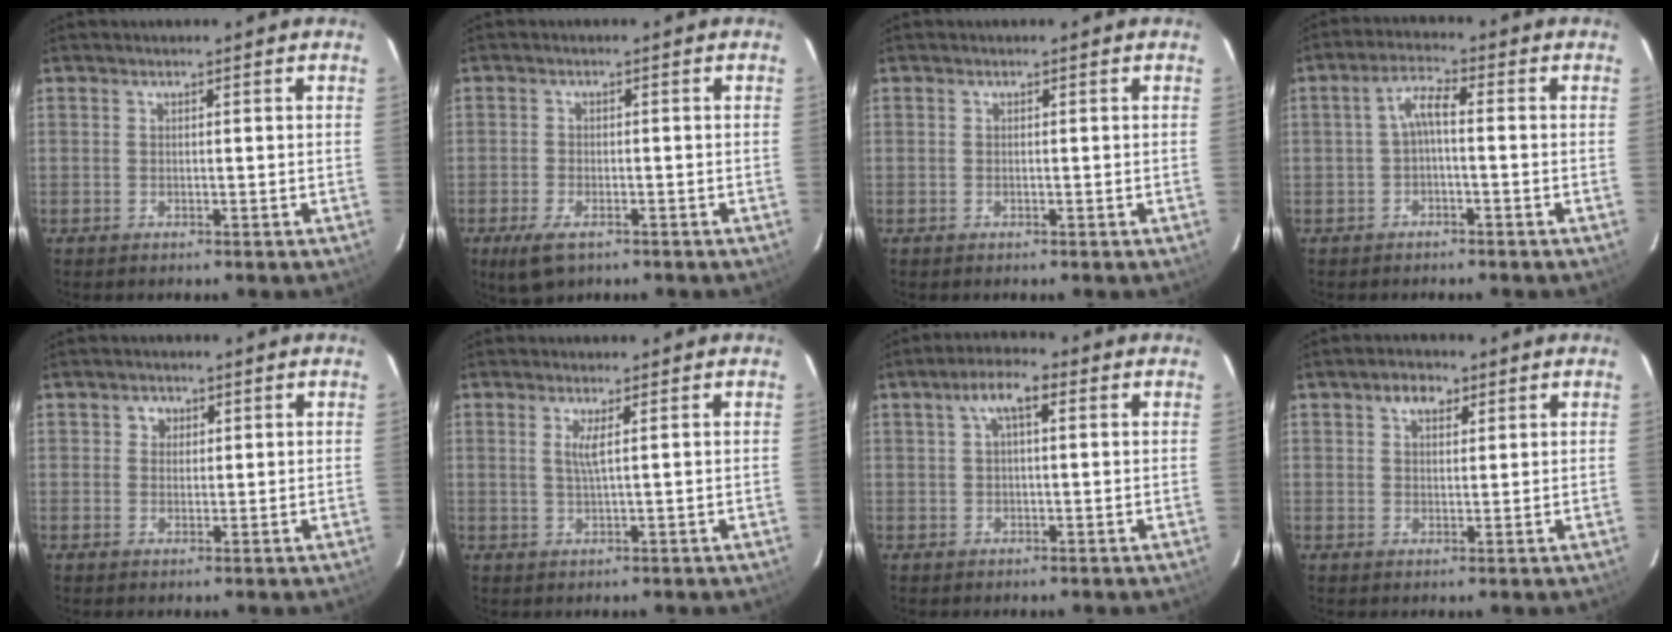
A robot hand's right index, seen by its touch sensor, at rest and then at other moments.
{"total": 5.5, "force": [-3.4, 2.6, 3.5], "torque": [-0.086, -0.017, -0.059]}
{"total": 0.0}
{"total": 3.7, "force": [-0.9, 0.9, 3.5], "torque": [-0.073, 0.013, -0.018]}
{"total": 2.1, "force": [0.5, 2.0, 0.3], "torque": [-0.001, 0.008, 0.006]}
{"total": 2.3, "force": [0.7, -0.2, 2.2], "torque": [-0.042, -0.003, 0.014]}
{"total": 5.2, "force": [1.8, 1.8, 4.5], "torque": [-0.084, 0.018, 0.033]}
{"total": 3.8, "force": [2.0, 2.4, 2.2], "torque": [-0.030, 0.012, 0.033]}